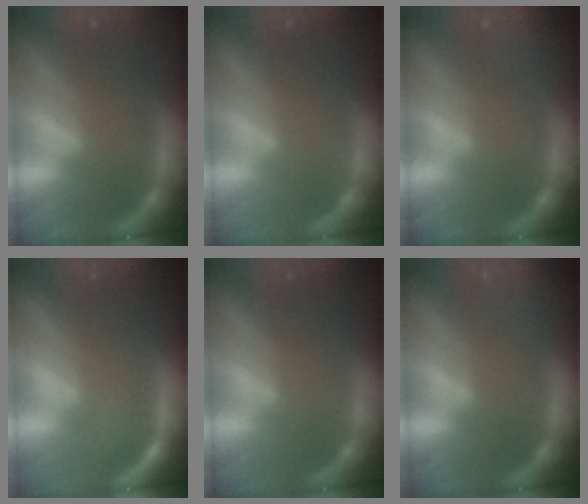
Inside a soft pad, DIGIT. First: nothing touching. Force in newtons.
{"total": 0.0}
{"total": 4.6}
{"total": 3.0}
{"total": 0.0}
{"total": 6.1}